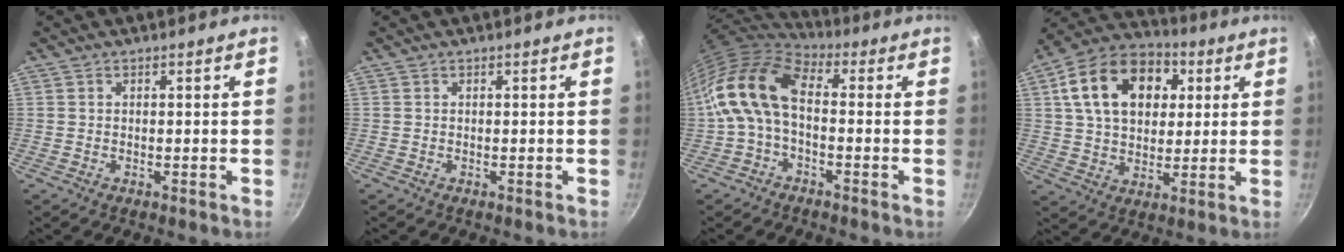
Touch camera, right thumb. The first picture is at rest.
{"total": 0.0}
{"total": 12.9, "force": [-0.5, 7.6, 10.5], "torque": [-0.193, 0.033, -0.027]}
{"total": 19.1, "force": [5.5, 13.3, 12.6], "torque": [-0.188, 0.015, 0.080]}